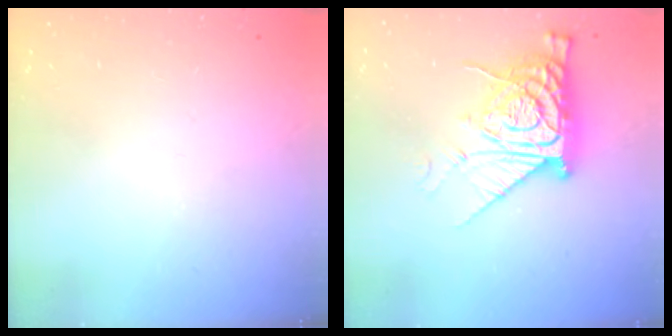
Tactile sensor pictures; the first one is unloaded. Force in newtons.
{"total": 13.0, "press": 12.9, "slide": 1.0}